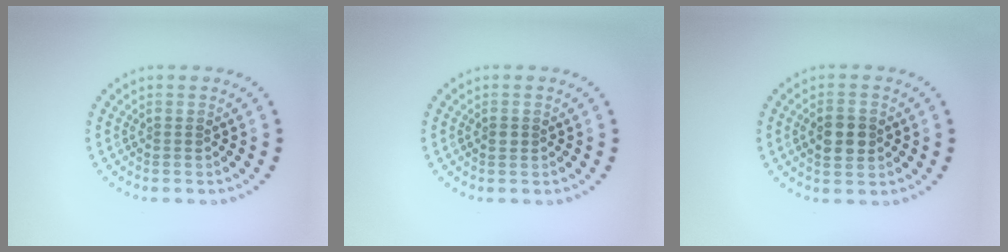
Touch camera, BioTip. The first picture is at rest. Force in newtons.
{"total": 1.0, "press": 1.0, "slide": 0.0}
{"total": 3.4, "press": 3.4, "slide": 0.2}